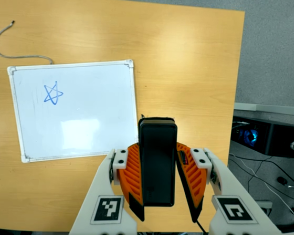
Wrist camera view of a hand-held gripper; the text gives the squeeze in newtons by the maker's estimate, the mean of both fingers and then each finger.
{"total": 6.2, "left": 4.9, "right": 7.5}